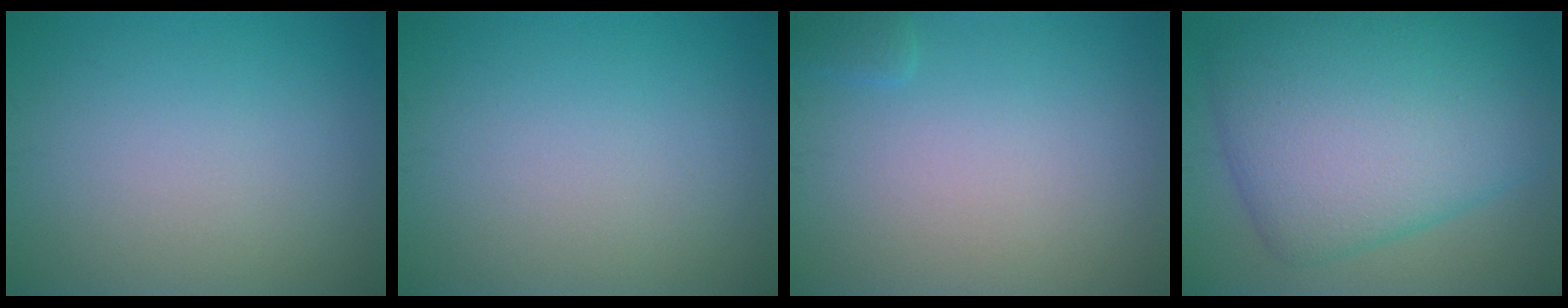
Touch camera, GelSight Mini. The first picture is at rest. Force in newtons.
{"total": 0.0}
{"total": 0.7, "press": 0.7, "slide": 0.1}
{"total": 11.5, "press": 11.5, "slide": 0.2}